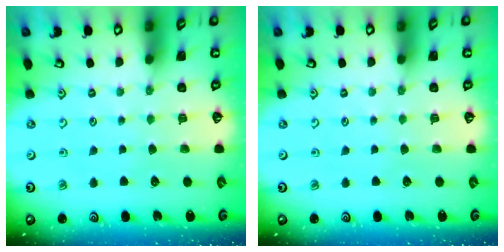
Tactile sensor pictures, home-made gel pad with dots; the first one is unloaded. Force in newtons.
{"total": 0.0}